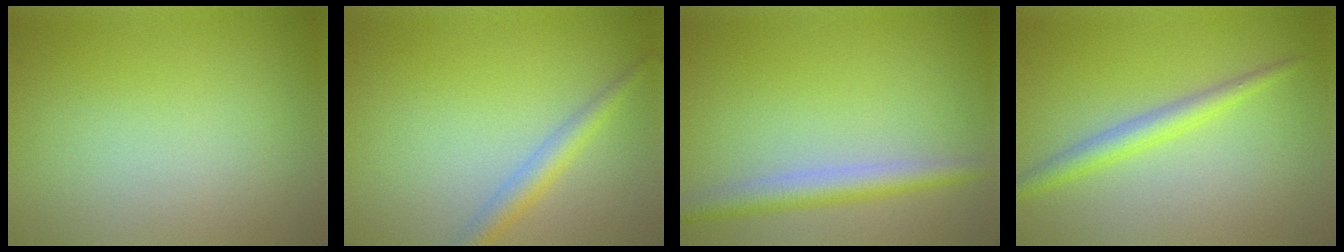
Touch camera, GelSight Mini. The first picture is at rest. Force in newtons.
{"total": 2.3, "press": 2.3, "slide": 0.1}
{"total": 3.0, "press": 3.0, "slide": 0.1}
{"total": 2.4, "press": 2.4, "slide": 0.1}